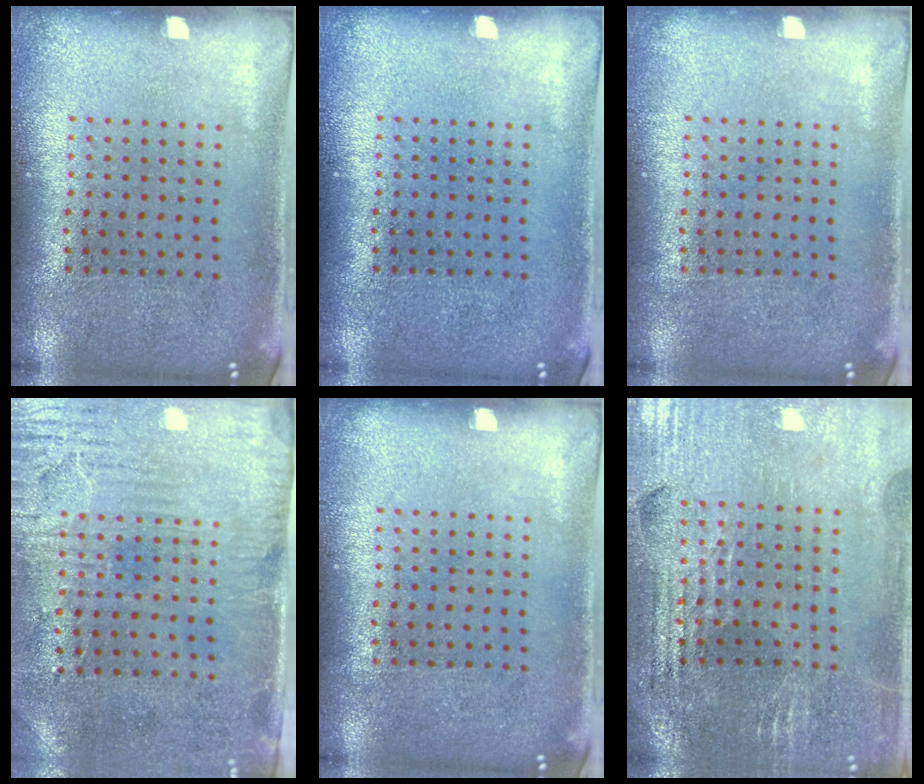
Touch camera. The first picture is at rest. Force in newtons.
{"total": 0.0}
{"total": 0.0}
{"total": 3.1, "press": 2.6, "slide": 1.8}
{"total": 0.0}
{"total": 2.9, "press": 2.8, "slide": 0.4}